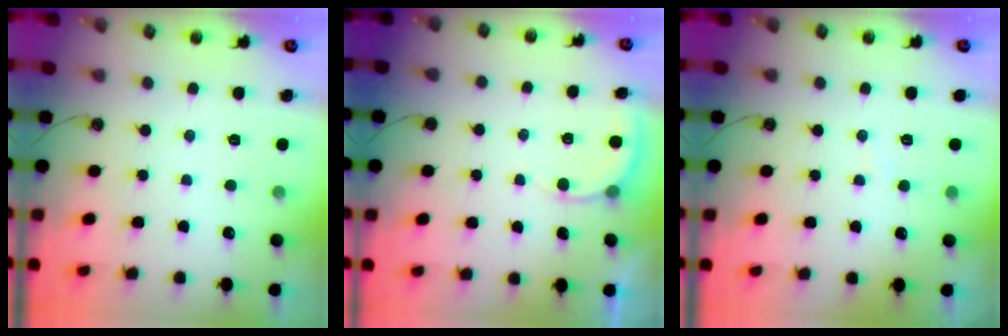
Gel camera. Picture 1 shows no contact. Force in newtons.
{"total": 3.1, "press": 3.1, "slide": 0.3}
{"total": 4.6, "press": 4.6, "slide": 0.5}